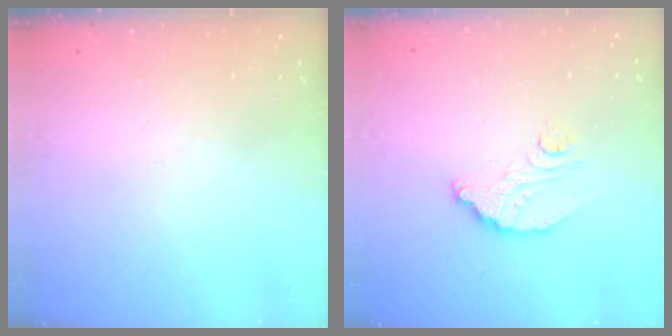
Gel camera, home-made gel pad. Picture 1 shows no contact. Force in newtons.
{"total": 7.5, "press": 7.5, "slide": 0.2}